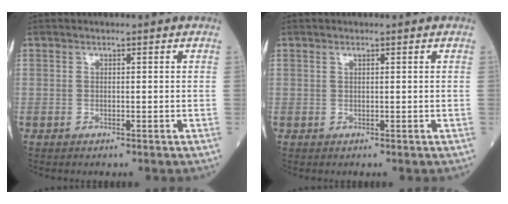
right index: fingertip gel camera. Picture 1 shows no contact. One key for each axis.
{"total": 0.6, "fx": 0.4, "fy": 0.1, "fz": 0.4, "tx": -0.011, "ty": 0.001, "tz": 0.007}